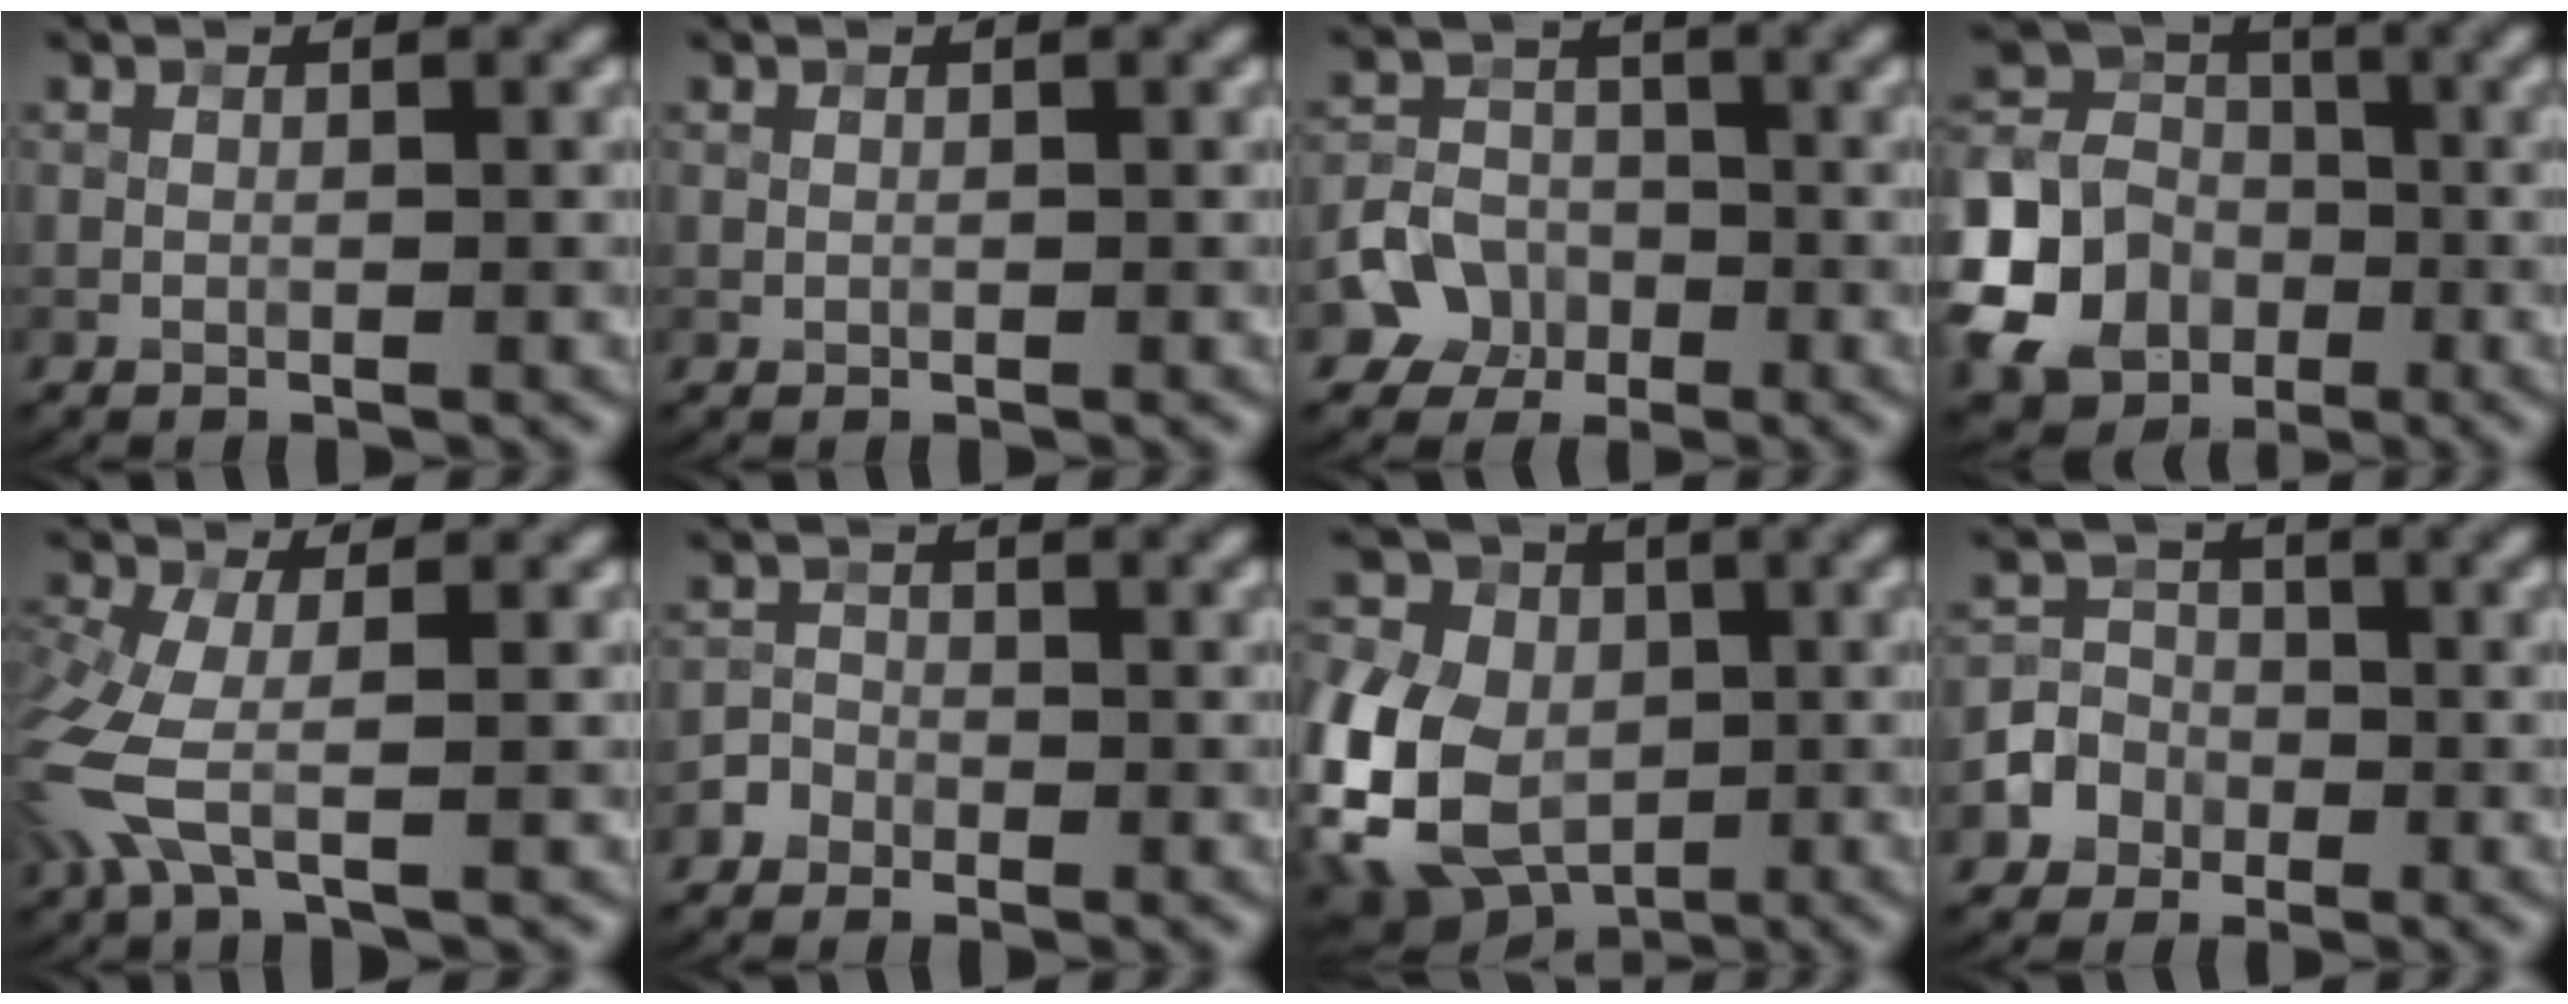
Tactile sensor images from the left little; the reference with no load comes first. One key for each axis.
{"total": 0.0}
{"total": 3.8, "fx": -1.8, "fy": 3.2, "fz": 1.1, "tx": -0.014, "ty": 0.005, "tz": -0.034}
{"total": 11.0, "fx": -3.8, "fy": 9.3, "fz": 4.4, "tx": -0.120, "ty": -0.007, "tz": -0.087}
{"total": 5.9, "fx": -2.1, "fy": 2.4, "fz": 4.9, "tx": -0.151, "ty": -0.010, "tz": -0.054}
{"total": 1.5, "fx": -1.0, "fy": 1.1, "fz": 0.0, "tx": 0.012, "ty": 0.006, "tz": -0.021}
{"total": 14.1, "fx": -2.3, "fy": 10.9, "fz": 8.7, "tx": -0.184, "ty": 0.009, "tz": -0.073}
{"total": 3.7, "fx": -1.6, "fy": 3.3, "fz": 0.6, "tx": 0.011, "ty": 0.004, "tz": -0.038}